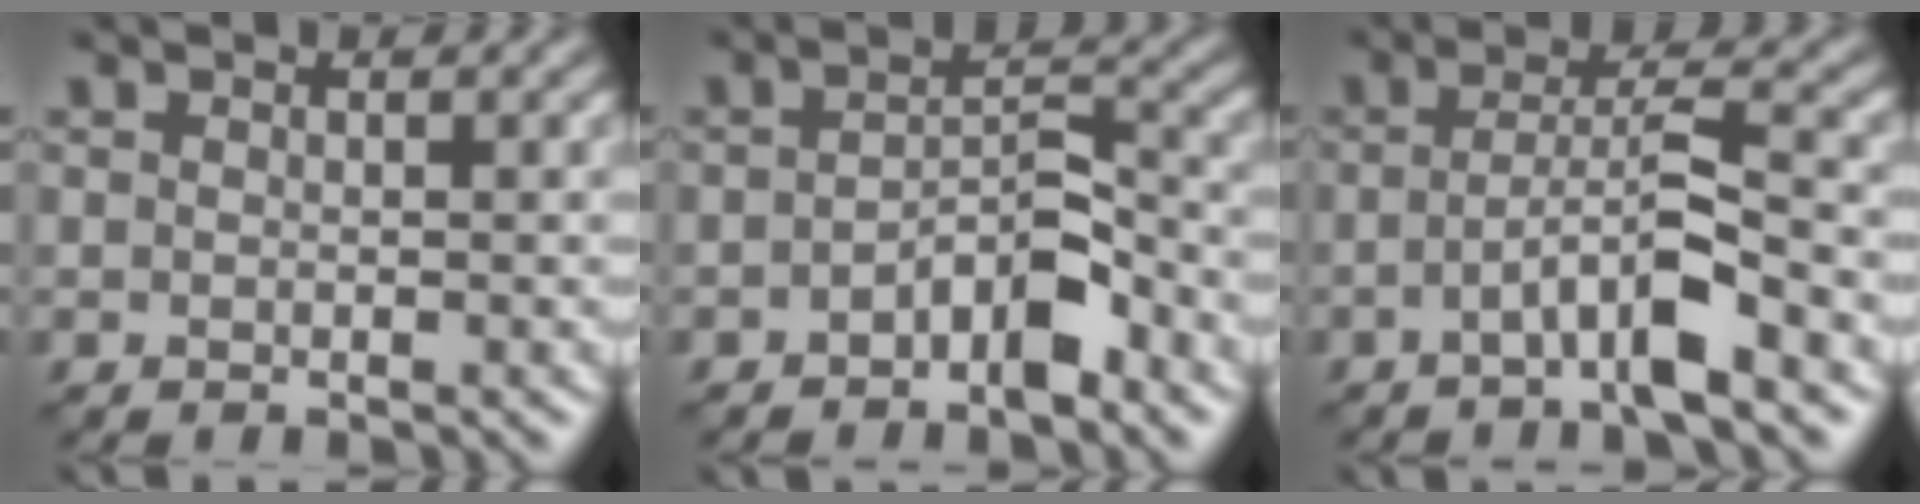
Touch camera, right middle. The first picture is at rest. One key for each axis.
{"total": 3.8, "fx": -2.0, "fy": 1.5, "fz": 2.8, "tx": -0.045, "ty": 0.013, "tz": -0.037}
{"total": 4.7, "fx": -1.8, "fy": 0.6, "fz": 4.3, "tx": -0.073, "ty": 0.015, "tz": -0.042}